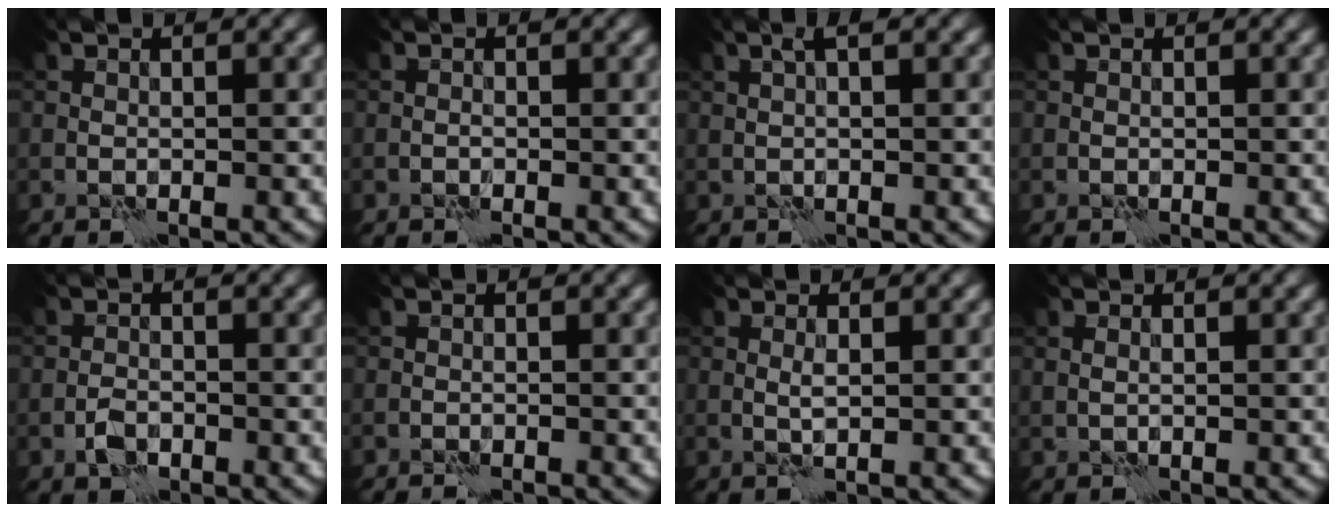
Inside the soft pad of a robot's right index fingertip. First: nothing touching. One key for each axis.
{"total": 0.0}
{"total": 1.4, "fx": 0.6, "fy": 0.2, "fz": 1.2, "tx": -0.024, "ty": 0.009, "tz": 0.012}
{"total": 0.0}
{"total": 1.8, "fx": -1.0, "fy": 1.1, "fz": 1.1, "tx": -0.019, "ty": 0.004, "tz": -0.023}
{"total": 1.3, "fx": -1.2, "fy": 0.2, "fz": 0.4, "tx": -0.004, "ty": 0.003, "tz": -0.019}
{"total": 0.8, "fx": 0.3, "fy": 0.1, "fz": 0.8, "tx": -0.018, "ty": 0.005, "tz": 0.003}
{"total": 0.6, "fx": 0.4, "fy": 0.2, "fz": 0.3, "tx": -0.010, "ty": 0.002, "tz": 0.005}